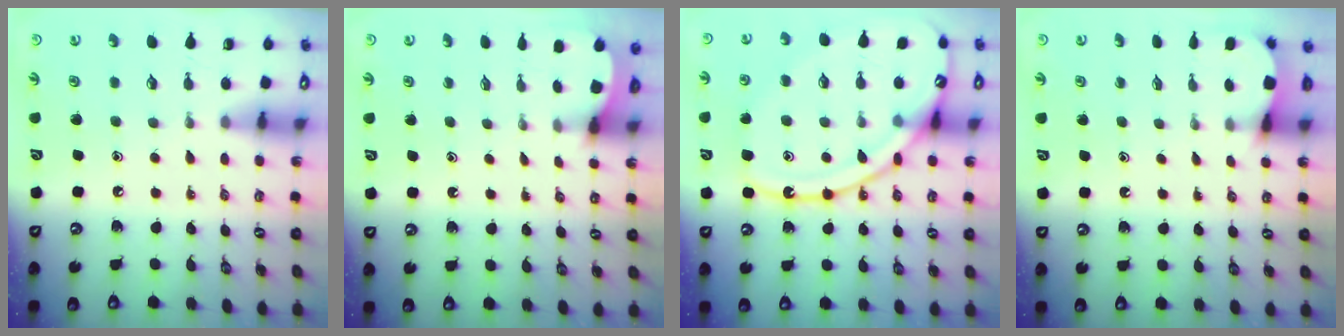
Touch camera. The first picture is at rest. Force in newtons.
{"total": 1.0, "press": 0.9, "slide": 0.1}
{"total": 16.7, "press": 16.7, "slide": 1.3}
{"total": 2.1, "press": 2.1, "slide": 0.1}